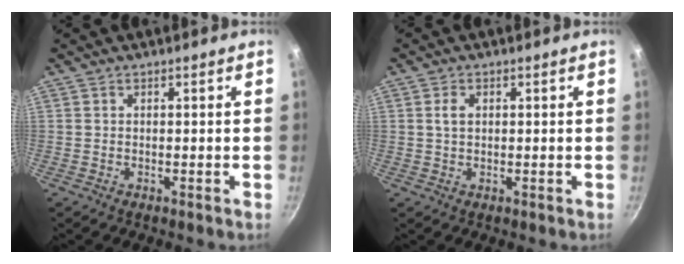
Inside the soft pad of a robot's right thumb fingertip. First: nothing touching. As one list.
[{"total": 2.2, "force": [0.5, 1.5, 1.5], "torque": [-0.025, 0.003, 0.010]}]